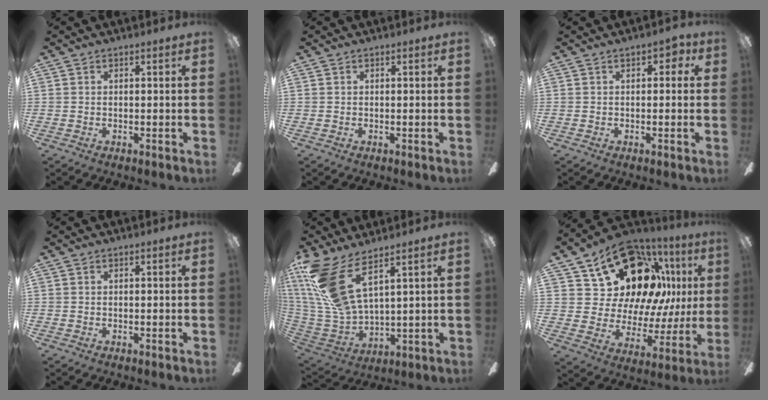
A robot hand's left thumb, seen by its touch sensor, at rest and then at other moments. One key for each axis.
{"total": 0.0}
{"total": 2.0, "fx": 0.5, "fy": 1.5, "fz": 1.3, "tx": -0.017, "ty": 0.004, "tz": 0.007}
{"total": 0.0}
{"total": 18.6, "fx": 10.1, "fy": 7.3, "fz": 13.8, "tx": -0.318, "ty": -0.054, "tz": 0.177}
{"total": 22.1, "fx": 13.1, "fy": 13.7, "fz": 11.3, "tx": -0.179, "ty": -0.081, "tz": 0.259}